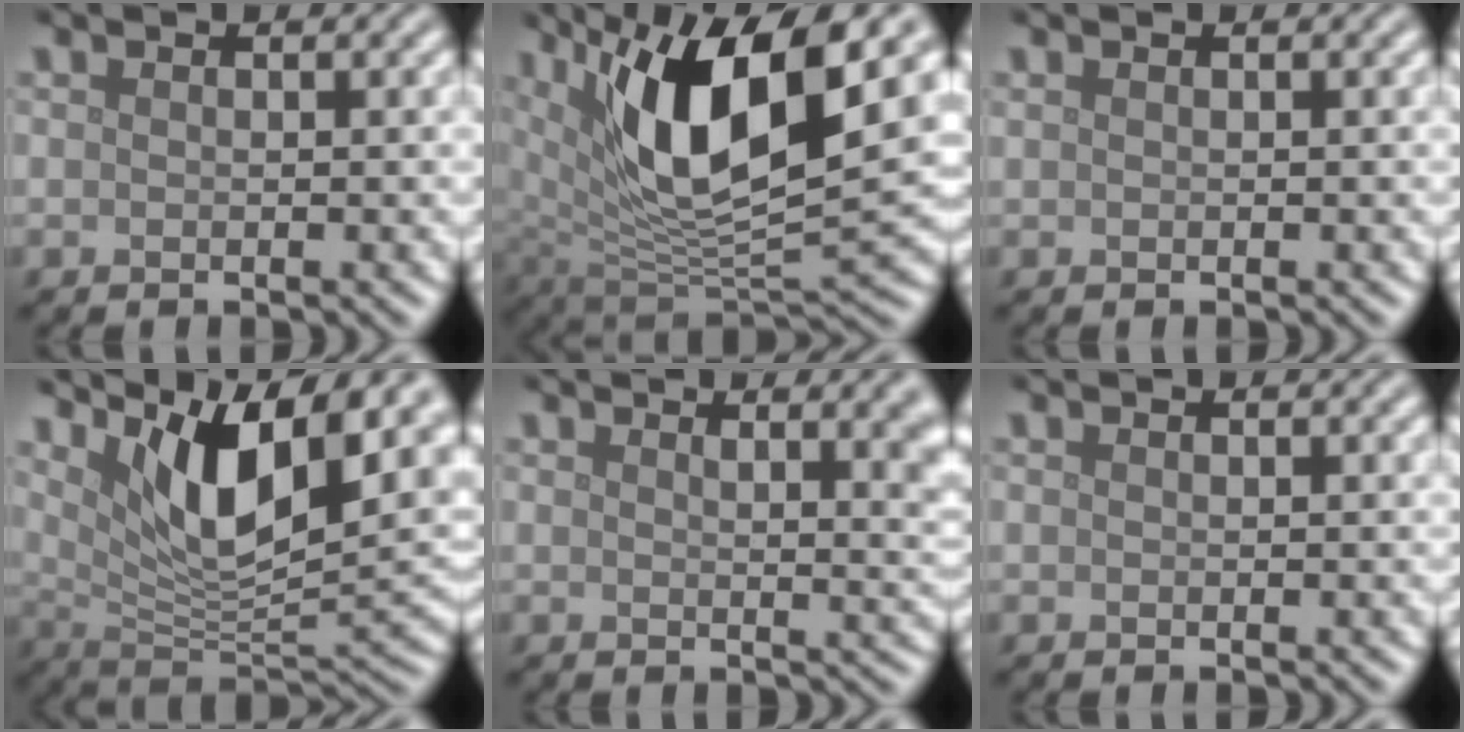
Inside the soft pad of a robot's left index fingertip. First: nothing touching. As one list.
[{"total": 12.3, "force": [4.4, 4.3, 10.6], "torque": [-0.189, -0.011, 0.084]}, {"total": 0.0}, {"total": 11.5, "force": [5.8, 3.7, 9.2], "torque": [-0.142, -0.008, 0.101]}, {"total": 4.3, "force": [2.2, 1.7, 3.3], "torque": [-0.020, 0.005, 0.028]}, {"total": 0.0}]